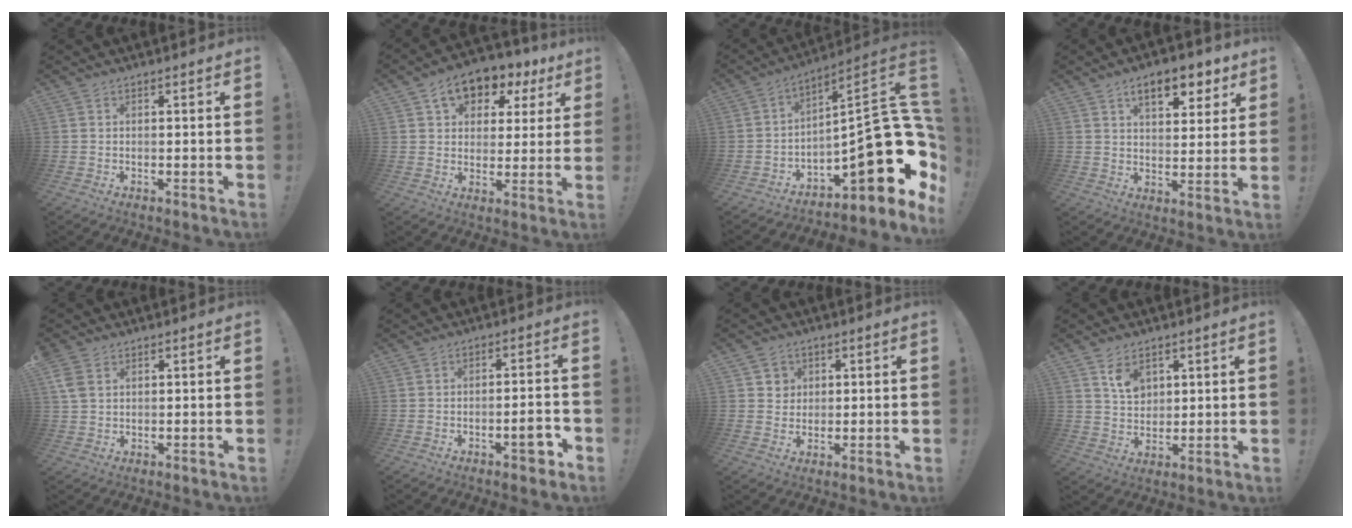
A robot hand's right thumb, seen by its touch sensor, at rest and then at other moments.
{"total": 10.6, "force": [5.8, 7.1, 5.3], "torque": [-0.076, -0.032, 0.107]}
{"total": 22.7, "force": [-5.0, 8.3, 20.5], "torque": [-0.276, 0.015, -0.067]}
{"total": 10.6, "force": [6.1, 4.8, 7.2], "torque": [-0.091, -0.029, 0.102]}
{"total": 4.6, "force": [2.3, 2.7, 2.9], "torque": [-0.058, -0.006, 0.045]}
{"total": 5.3, "force": [-2.5, 1.5, 4.4], "torque": [-0.062, 0.012, -0.038]}
{"total": 4.1, "force": [1.5, 3.8, 0.1], "torque": [0.002, -0.005, 0.027]}
{"total": 6.7, "force": [3.8, 4.7, 2.9], "torque": [-0.036, -0.022, 0.070]}